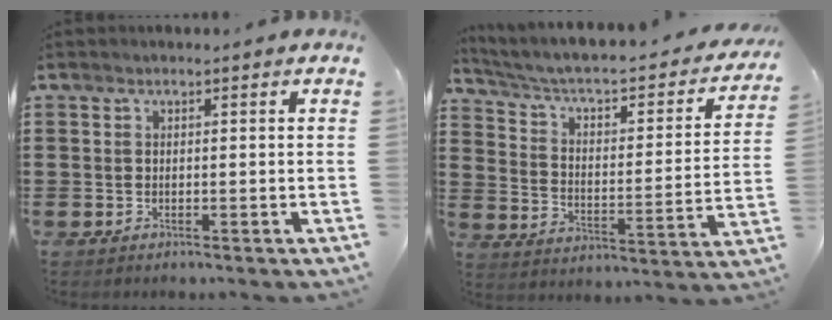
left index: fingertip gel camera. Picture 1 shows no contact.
{"total": 4.0, "force": [2.9, 1.2, 2.5], "torque": [-0.066, -0.033, 0.038]}